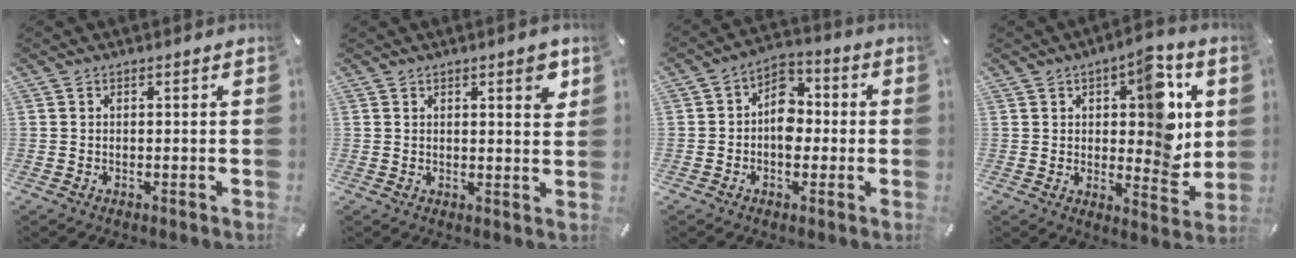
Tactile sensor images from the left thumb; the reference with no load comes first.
{"total": 4.4, "force": [2.4, 1.4, 3.4], "torque": [-0.047, -0.008, 0.036]}
{"total": 8.1, "force": [-1.3, 6.1, 5.2], "torque": [-0.076, 0.016, -0.025]}
{"total": 13.8, "force": [3.9, 6.9, 11.3], "torque": [-0.112, -0.030, 0.060]}